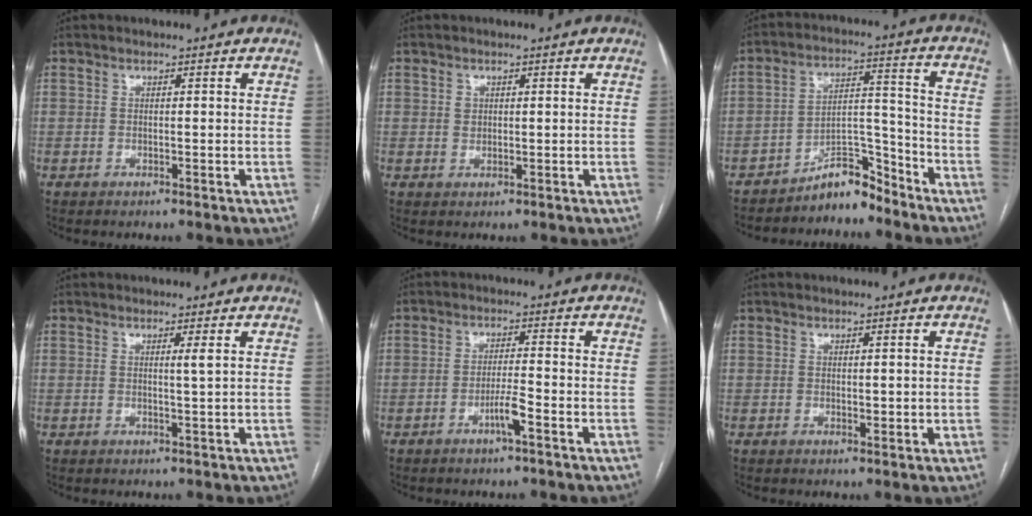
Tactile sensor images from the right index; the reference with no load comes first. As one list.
[{"total": 1.3, "force": [0.4, 1.1, 0.5], "torque": [-0.008, -0.001, 0.007]}, {"total": 6.8, "force": [-6.2, 2.0, 1.7], "torque": [-0.016, 0.040, -0.107]}, {"total": 1.1, "force": [0.5, -0.4, 0.9], "torque": [-0.022, -0.005, 0.009]}, {"total": 3.3, "force": [-1.9, -0.1, 2.7], "torque": [-0.050, -0.002, -0.035]}, {"total": 1.1, "force": [0.1, 0.7, 0.8], "torque": [-0.008, -0.001, 0.003]}]